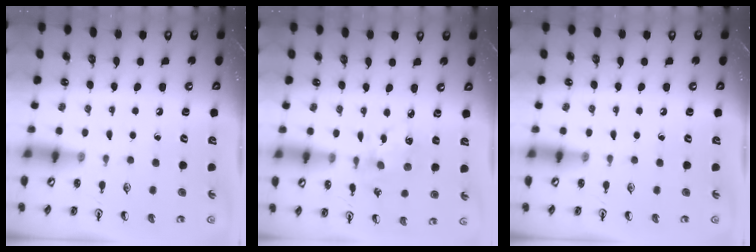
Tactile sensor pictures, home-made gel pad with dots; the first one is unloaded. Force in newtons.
{"total": 5.4, "press": 5.4, "slide": 0.4}
{"total": 0.0}